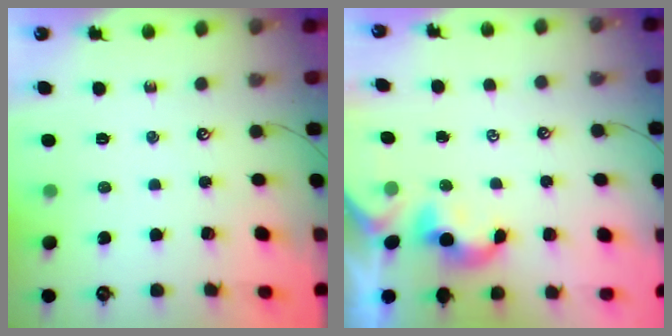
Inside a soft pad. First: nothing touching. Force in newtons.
{"total": 0.6, "press": 0.6, "slide": 0.3}